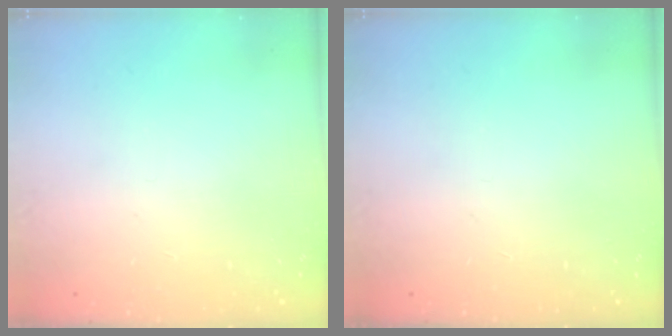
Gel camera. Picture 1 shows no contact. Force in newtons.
{"total": 0.0}